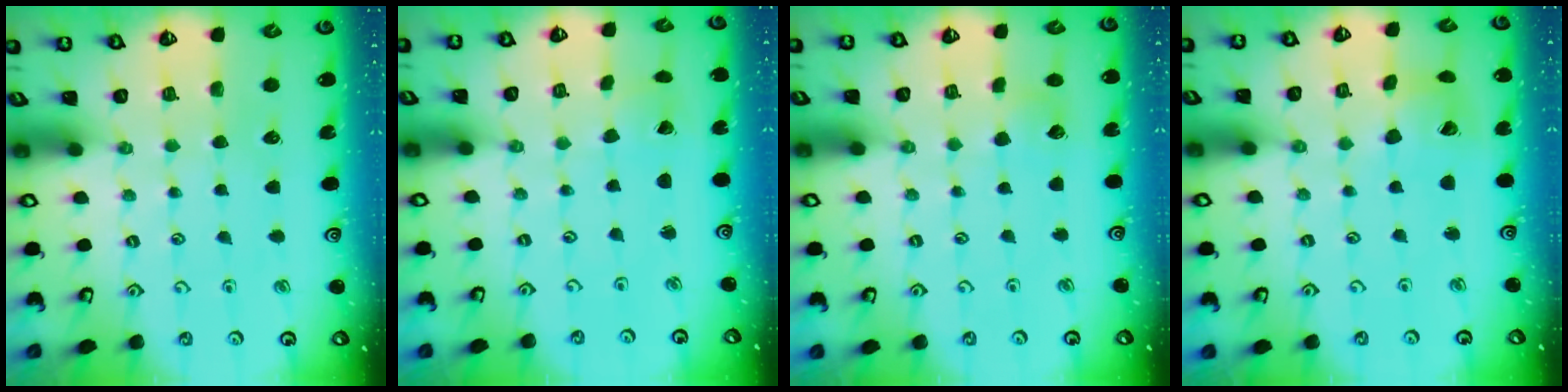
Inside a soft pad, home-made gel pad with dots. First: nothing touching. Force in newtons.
{"total": 1.8, "press": 1.7, "slide": 0.1}
{"total": 5.0, "press": 5.0, "slide": 0.6}
{"total": 9.2, "press": 9.1, "slide": 1.2}